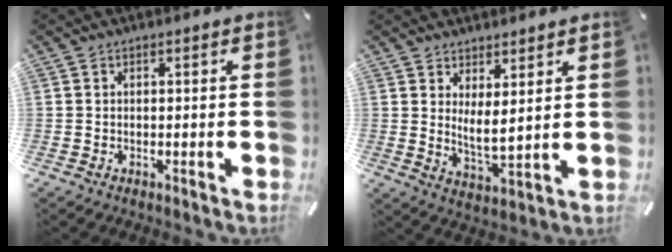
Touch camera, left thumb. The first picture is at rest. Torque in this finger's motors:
{"motor_torque": [0.33, -0.16, 0.42, -0.54, 0.06]}